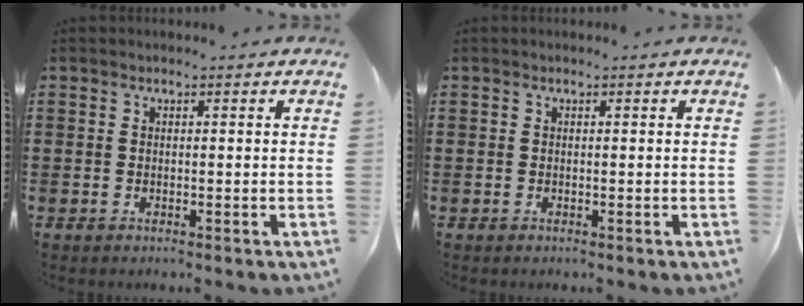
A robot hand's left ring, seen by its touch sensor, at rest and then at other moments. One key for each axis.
{"total": 0.0}